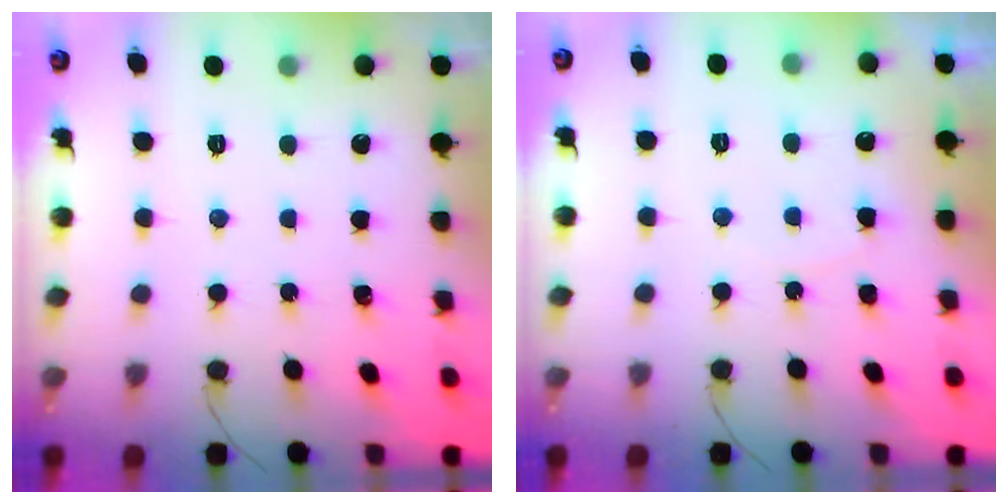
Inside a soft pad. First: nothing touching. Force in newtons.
{"total": 5.1, "press": 5.1, "slide": 0.6}